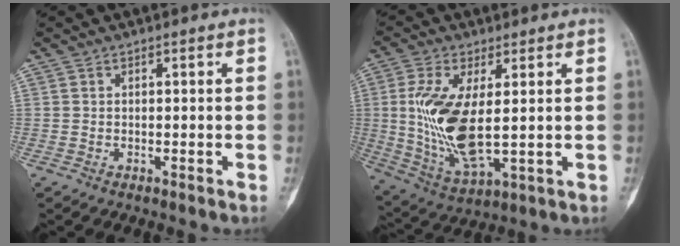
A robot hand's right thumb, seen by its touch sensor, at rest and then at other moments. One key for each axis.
{"total": 14.6, "fx": 1.2, "fy": 6.2, "fz": 13.2, "tx": -0.275, "ty": -0.018, "tz": 0.038}